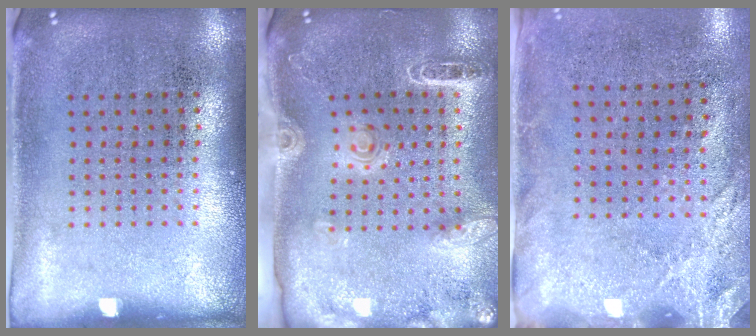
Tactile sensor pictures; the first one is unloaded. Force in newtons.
{"total": 1.9, "press": 1.9, "slide": 0.3}
{"total": 2.7, "press": 2.1, "slide": 1.7}